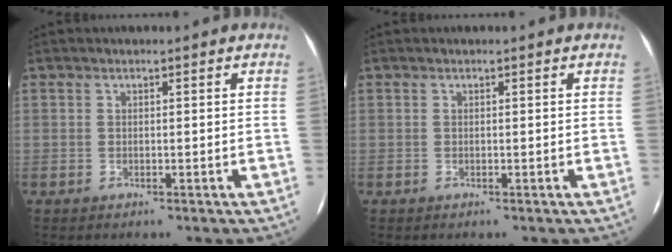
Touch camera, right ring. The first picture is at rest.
{"total": 0.0}